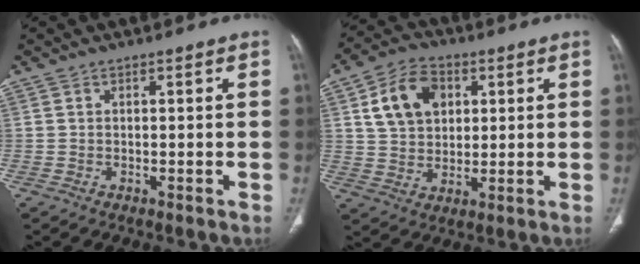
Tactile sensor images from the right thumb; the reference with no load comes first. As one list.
[{"total": 11.4, "force": [3.7, 8.3, 7.0], "torque": [-0.100, 0.001, 0.066]}]